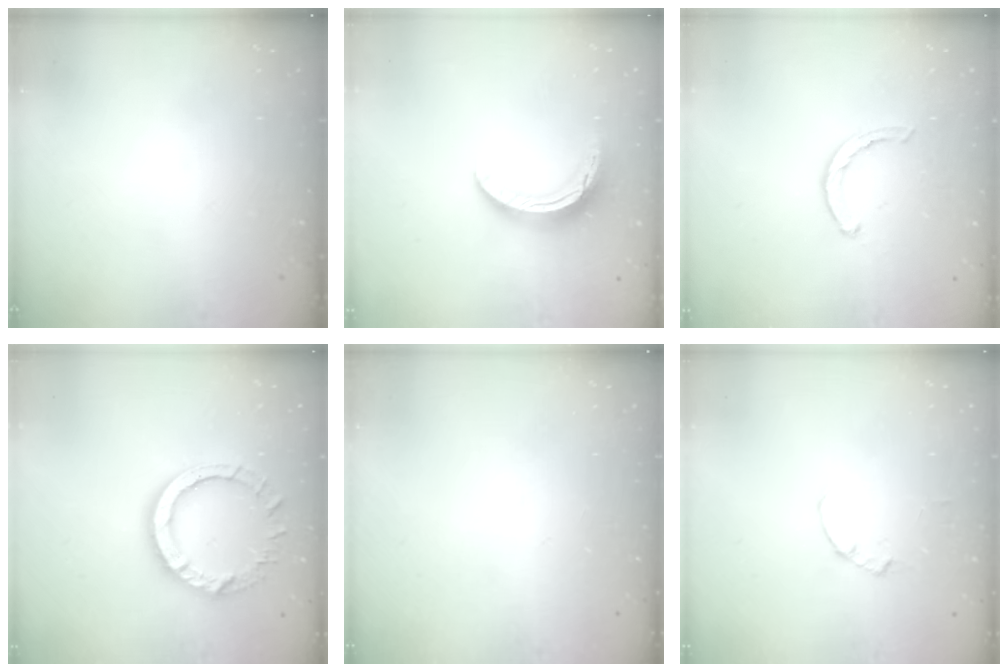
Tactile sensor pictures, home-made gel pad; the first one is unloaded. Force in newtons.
{"total": 10.7, "press": 10.7, "slide": 0.2}
{"total": 2.7, "press": 2.7, "slide": 0.4}
{"total": 10.5, "press": 10.4, "slide": 1.0}
{"total": 0.0}
{"total": 0.0}